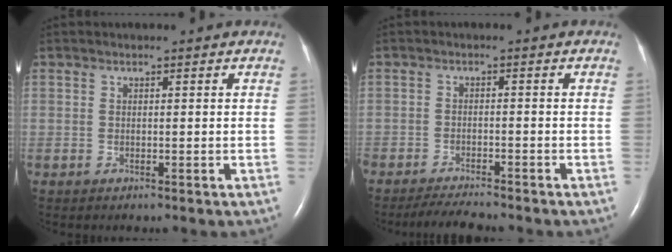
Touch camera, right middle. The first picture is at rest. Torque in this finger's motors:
{"motor_torque": [0.61, -0.55, 0.06, 0.02]}